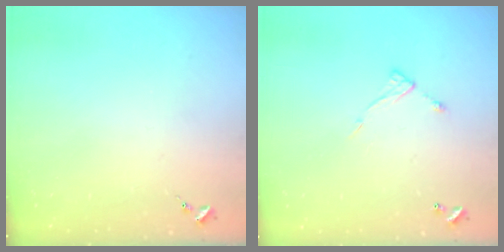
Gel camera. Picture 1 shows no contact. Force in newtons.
{"total": 7.7, "press": 7.7, "slide": 0.6}